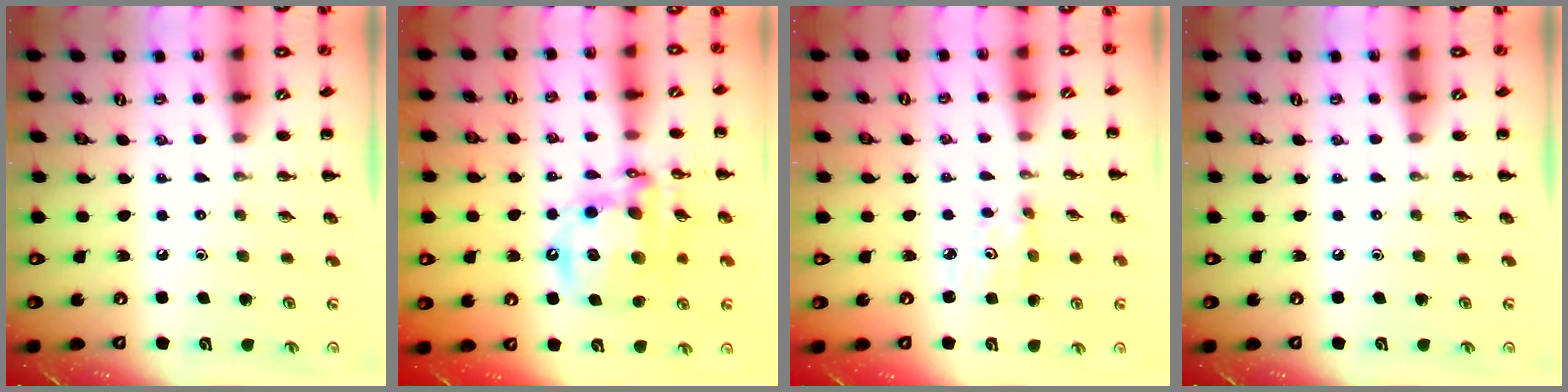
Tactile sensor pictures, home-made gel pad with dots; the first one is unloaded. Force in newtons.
{"total": 16.4, "press": 16.0, "slide": 3.5}
{"total": 2.6, "press": 2.6, "slide": 0.3}
{"total": 0.0}